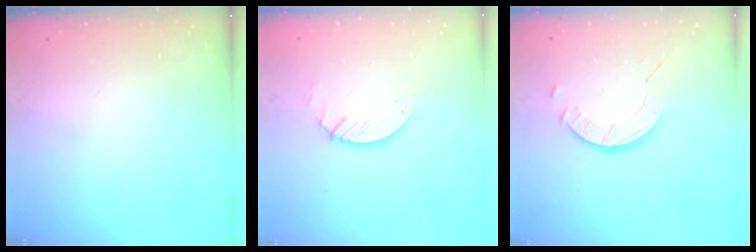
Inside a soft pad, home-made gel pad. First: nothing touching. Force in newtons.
{"total": 4.0, "press": 4.0, "slide": 0.3}
{"total": 3.6, "press": 3.5, "slide": 0.3}